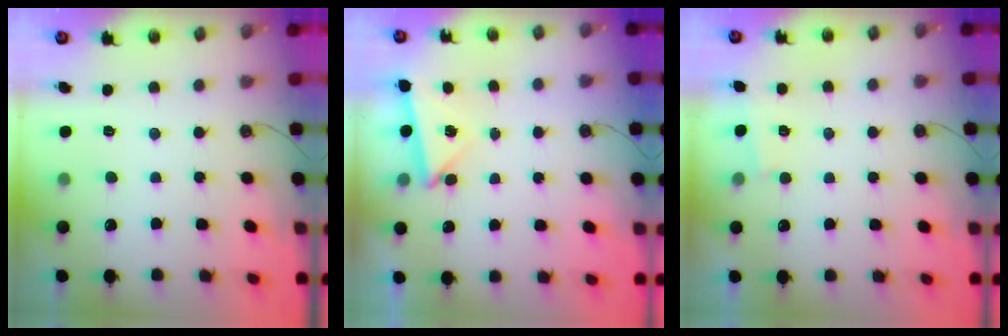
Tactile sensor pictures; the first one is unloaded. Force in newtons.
{"total": 4.4, "press": 4.3, "slide": 0.5}
{"total": 1.1, "press": 1.1, "slide": 0.1}